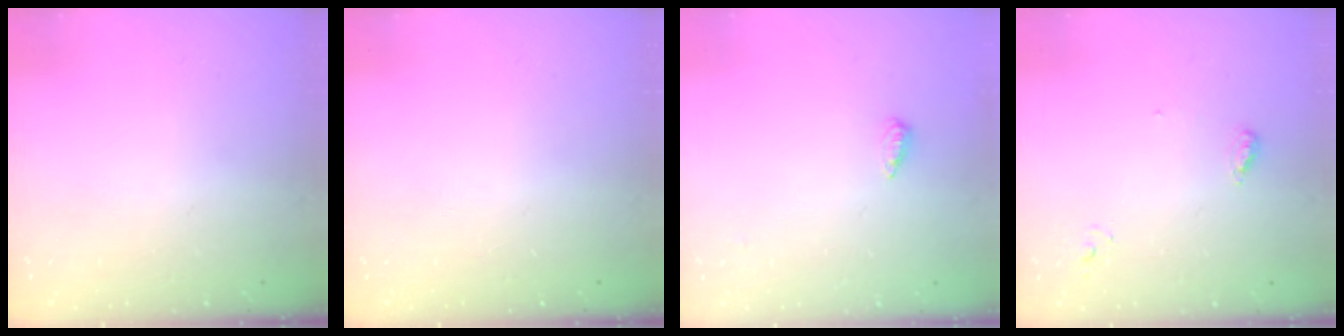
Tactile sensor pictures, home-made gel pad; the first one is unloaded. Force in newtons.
{"total": 0.0}
{"total": 3.9, "press": 3.8, "slide": 0.6}
{"total": 5.9, "press": 5.9, "slide": 0.3}